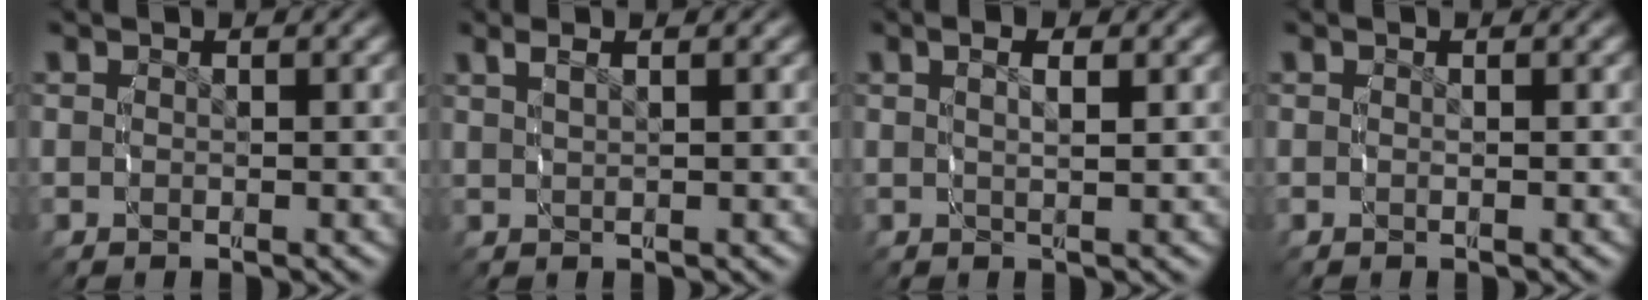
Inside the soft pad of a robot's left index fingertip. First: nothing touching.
{"total": 1.5, "force": [1.0, -0.4, 0.9], "torque": [-0.013, 0.003, 0.025]}
{"total": 2.6, "force": [1.2, 0.7, 2.2], "torque": [-0.019, 0.008, 0.016]}
{"total": 0.0}